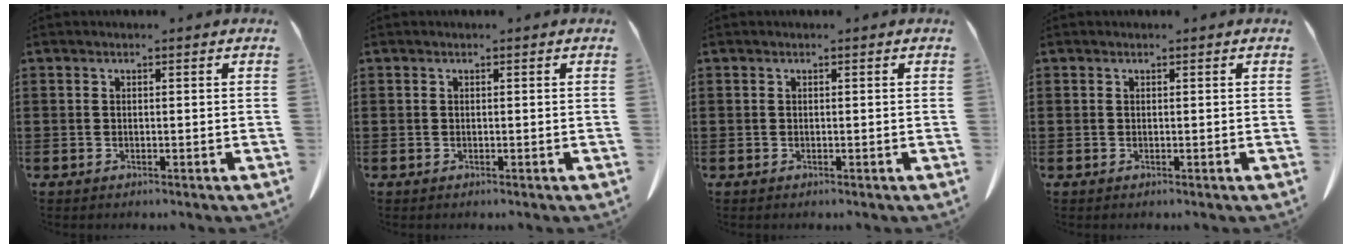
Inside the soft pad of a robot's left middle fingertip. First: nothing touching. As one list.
[{"total": 0.0}, {"total": 0.0}, {"total": 0.0}]